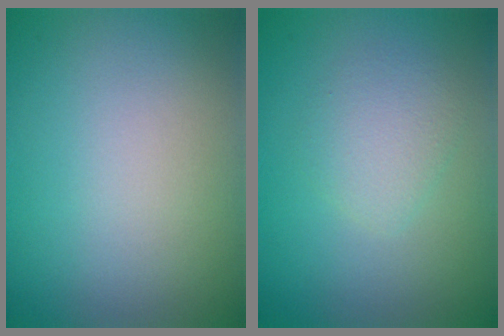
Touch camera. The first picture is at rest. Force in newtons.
{"total": 2.3, "press": 2.3, "slide": 0.1}